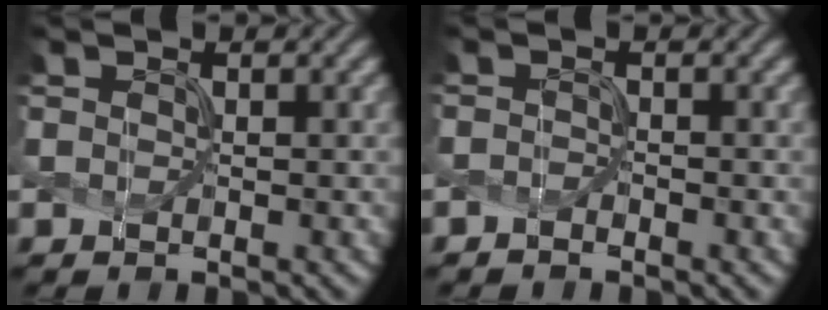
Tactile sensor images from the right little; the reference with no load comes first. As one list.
[{"total": 0.7, "force": [-0.7, 0.0, -0.1], "torque": [-0.002, 0.002, -0.007]}]